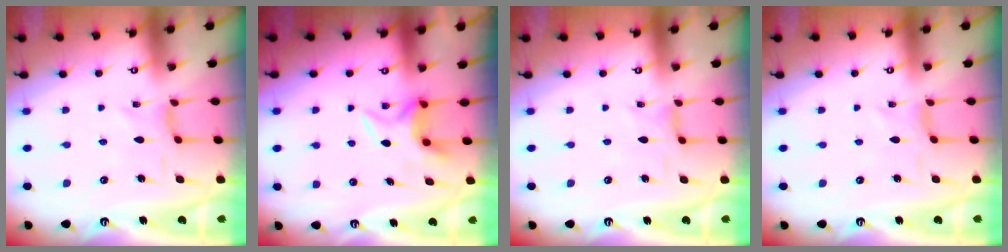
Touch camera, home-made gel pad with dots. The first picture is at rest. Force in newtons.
{"total": 5.5, "press": 5.5, "slide": 0.3}
{"total": 1.7, "press": 1.7, "slide": 0.4}
{"total": 1.2, "press": 1.1, "slide": 0.4}